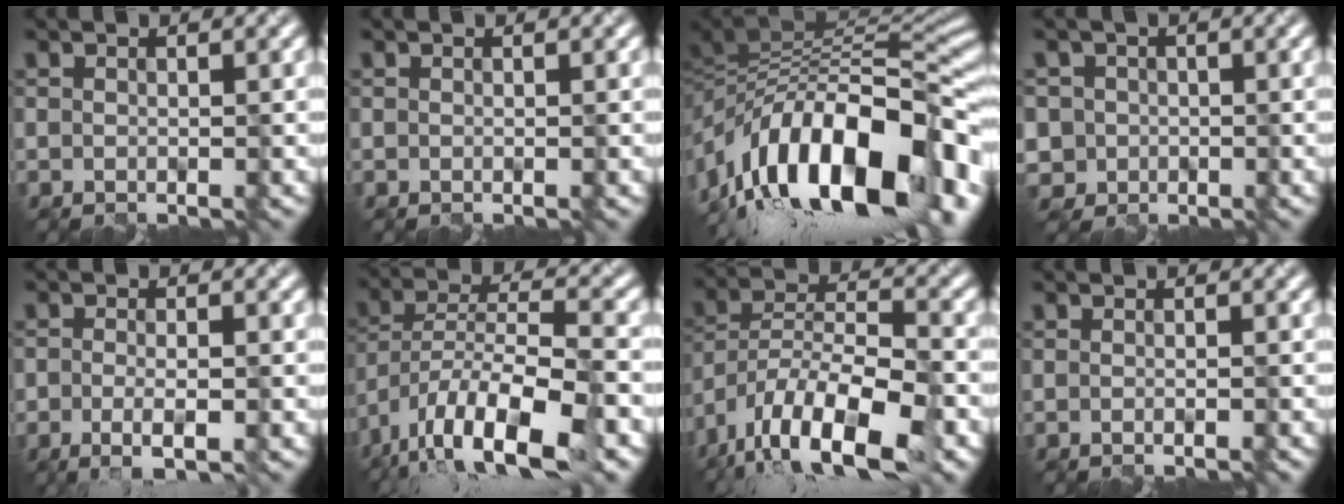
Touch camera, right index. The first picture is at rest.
{"total": 0.0}
{"total": 18.0, "force": [-5.1, 8.7, 14.9], "torque": [-0.227, -0.005, -0.077]}
{"total": 4.9, "force": [0.0, 4.8, 1.1], "torque": [-0.019, 0.024, -0.024]}
{"total": 3.7, "force": [-1.3, 1.9, 3.0], "torque": [-0.046, -0.005, -0.019]}
{"total": 12.7, "force": [-8.1, 3.7, 9.0], "torque": [-0.159, 0.004, -0.146]}
{"total": 13.8, "force": [-9.6, 4.6, 8.7], "torque": [-0.150, 0.004, -0.164]}
{"total": 0.8, "force": [-0.4, 0.0, 0.7], "torque": [-0.013, 0.000, -0.004]}